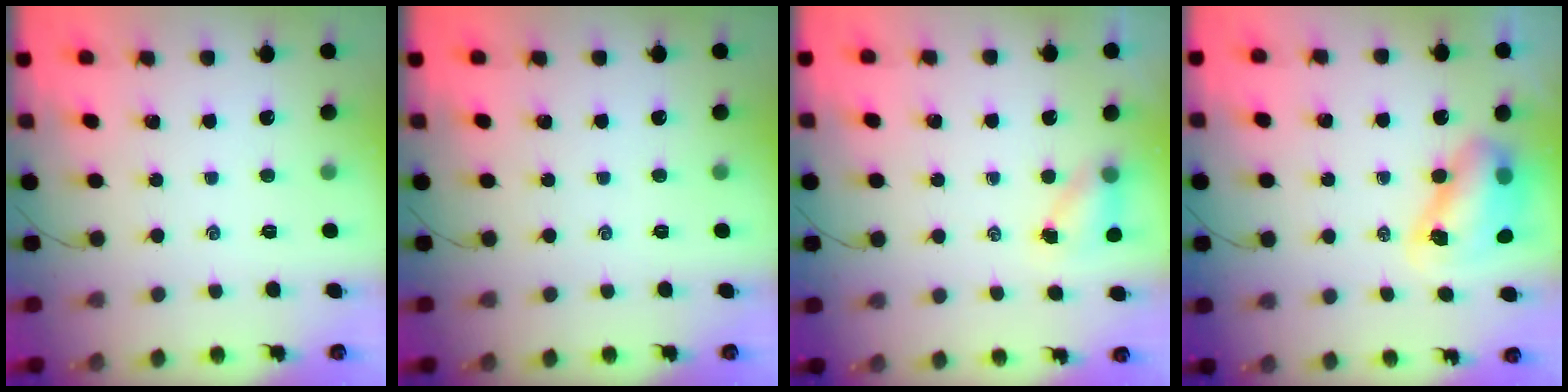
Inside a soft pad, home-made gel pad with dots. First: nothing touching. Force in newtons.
{"total": 0.0}
{"total": 4.0, "press": 3.9, "slide": 0.6}
{"total": 8.9, "press": 8.6, "slide": 2.2}